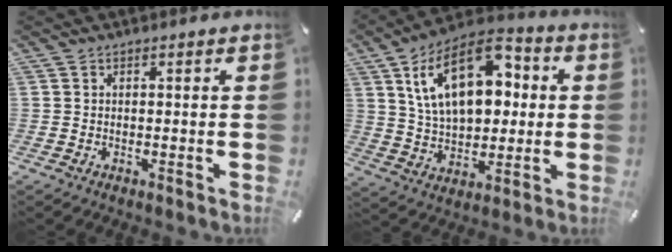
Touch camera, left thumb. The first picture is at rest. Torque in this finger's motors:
{"motor_torque": [2.50, 2.50, 2.07, -0.70, 0.34]}